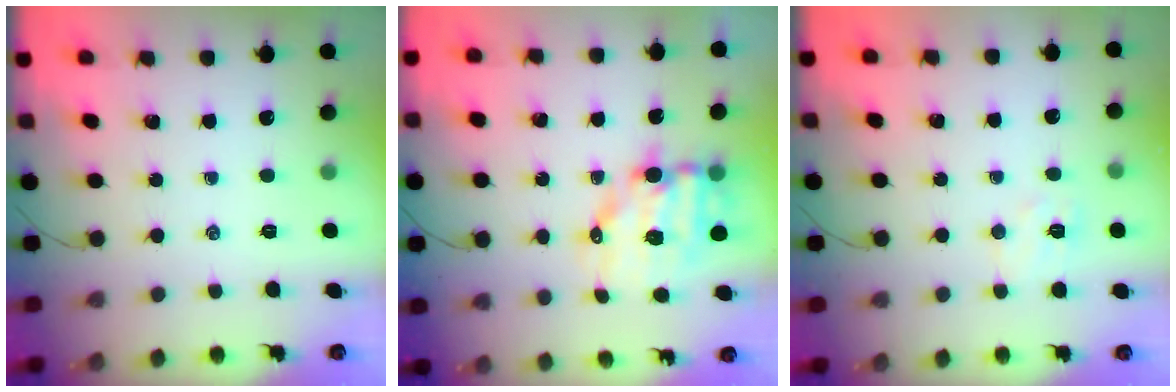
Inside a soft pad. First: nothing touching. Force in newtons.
{"total": 10.9, "press": 10.6, "slide": 2.4}
{"total": 5.6, "press": 5.5, "slide": 1.1}